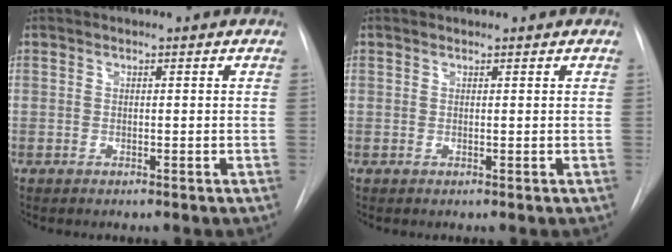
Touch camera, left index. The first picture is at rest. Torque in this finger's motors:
{"motor_torque": [-0.13, 0.09, -0.01, -0.01]}